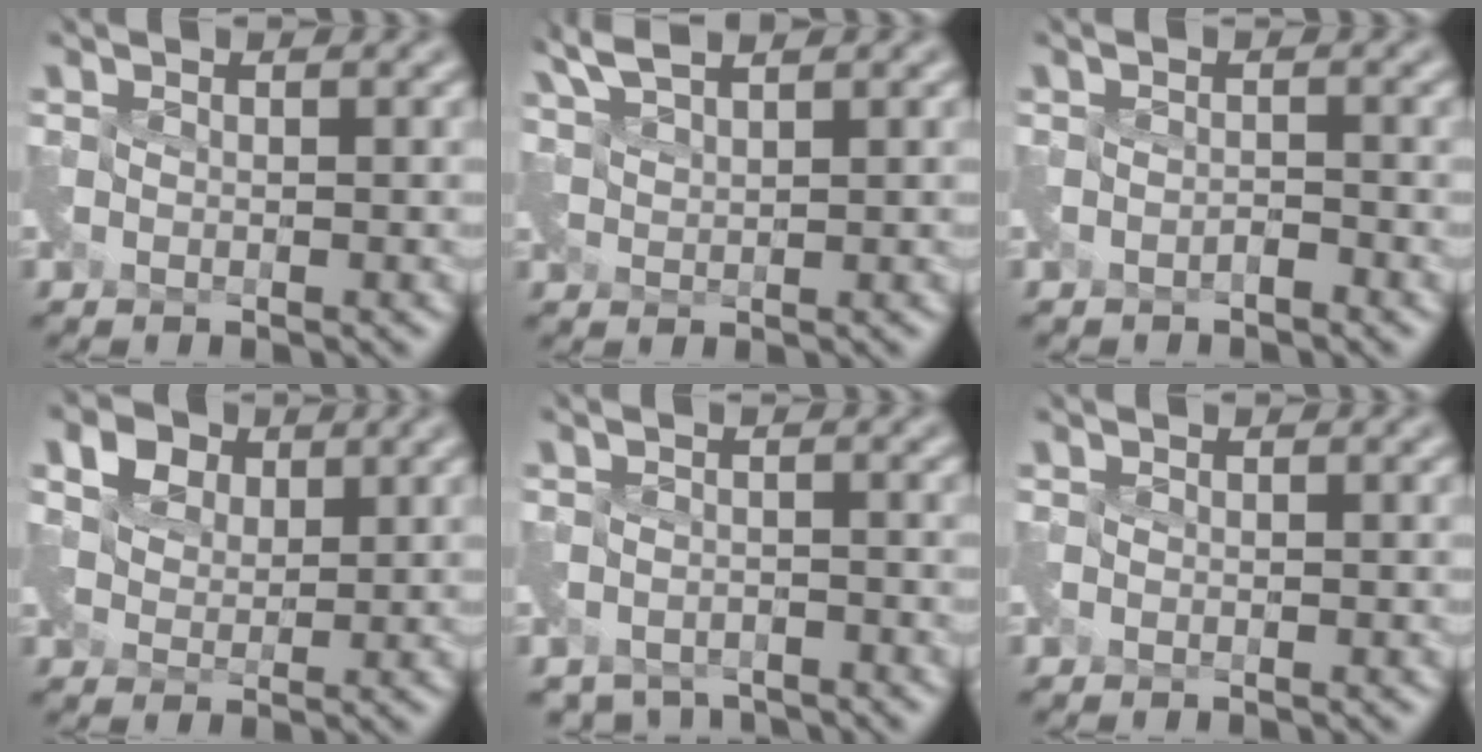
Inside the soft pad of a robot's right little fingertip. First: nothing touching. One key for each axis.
{"total": 3.5, "fx": 3.3, "fy": 0.0, "fz": 1.4, "tx": -0.039, "ty": 0.016, "tz": 0.069}
{"total": 0.8, "fx": -0.7, "fy": 0.2, "fz": 0.3, "tx": -0.003, "ty": -0.005, "tz": -0.014}
{"total": 4.3, "fx": 3.1, "fy": 2.4, "fz": 1.8, "tx": -0.045, "ty": 0.004, "tz": 0.056}
{"total": 3.0, "fx": -2.7, "fy": 1.4, "fz": 0.5, "tx": 0.003, "ty": -0.015, "tz": -0.046}
{"total": 0.0}